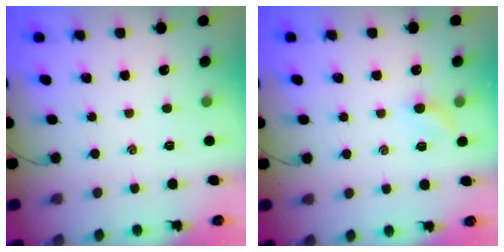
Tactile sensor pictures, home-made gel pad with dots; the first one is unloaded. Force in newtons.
{"total": 4.9, "press": 4.8, "slide": 1.3}